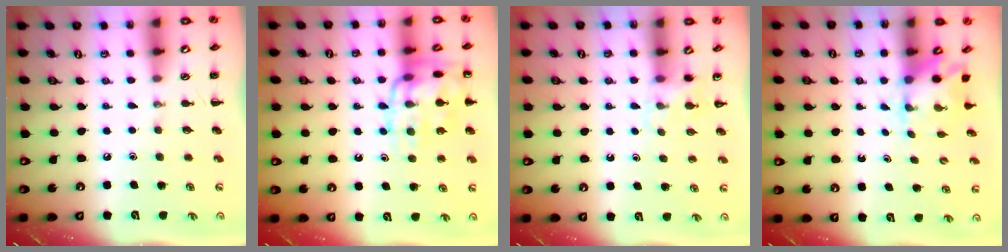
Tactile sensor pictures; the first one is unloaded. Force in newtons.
{"total": 16.0, "press": 16.0, "slide": 1.1}
{"total": 5.1, "press": 4.8, "slide": 1.5}
{"total": 3.2, "press": 3.1, "slide": 0.3}